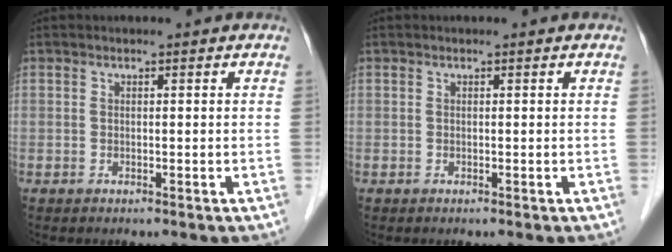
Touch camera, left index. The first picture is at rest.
{"total": 0.0}